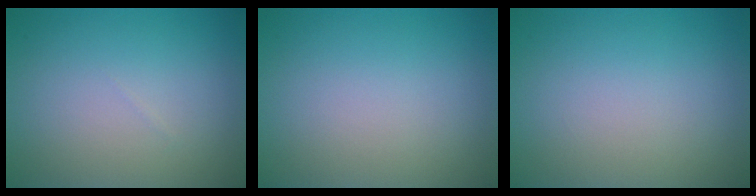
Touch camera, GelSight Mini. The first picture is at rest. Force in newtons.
{"total": 0.0}
{"total": 0.0}